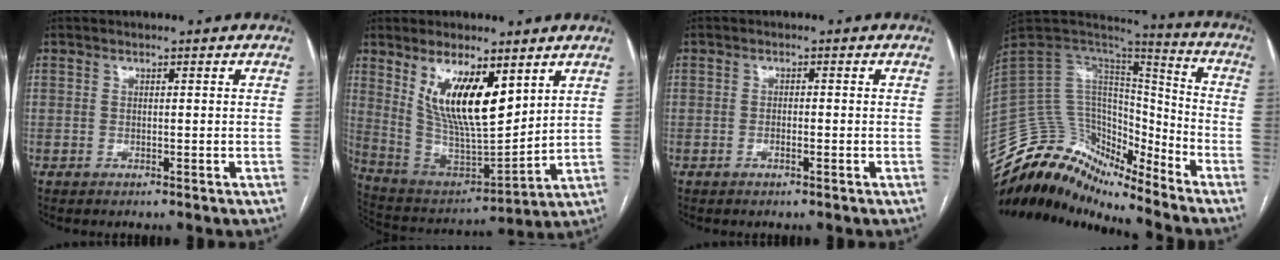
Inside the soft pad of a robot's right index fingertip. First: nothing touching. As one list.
[{"total": 14.9, "force": [6.8, 4.6, 12.5], "torque": [-0.233, -0.002, 0.138]}, {"total": 1.2, "force": [-0.7, 0.4, 0.9], "torque": [-0.017, 0.002, -0.010]}, {"total": 17.8, "force": [-17.2, 3.4, 3.0], "torque": [-0.046, 0.077, -0.303]}]